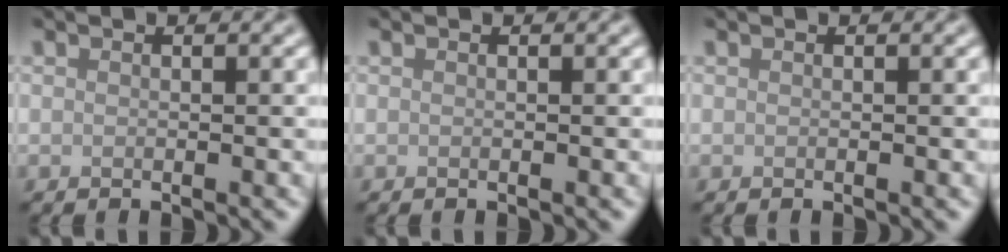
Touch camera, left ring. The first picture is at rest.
{"total": 0.0}
{"total": 0.0}